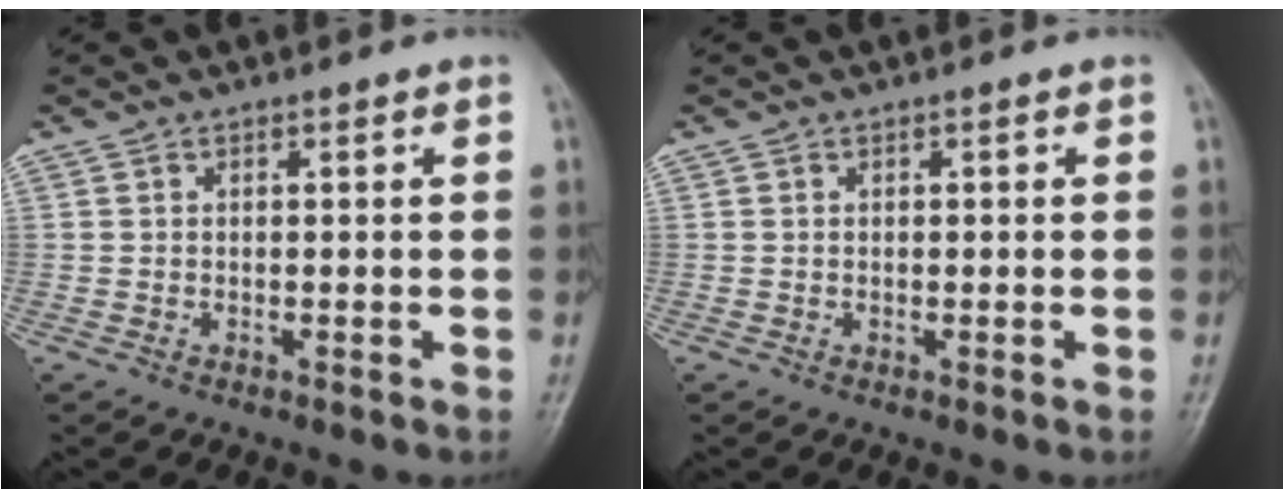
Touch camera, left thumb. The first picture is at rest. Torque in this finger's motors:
{"motor_torque": [0.08, 0.12, -0.16, -0.02, 0.06]}